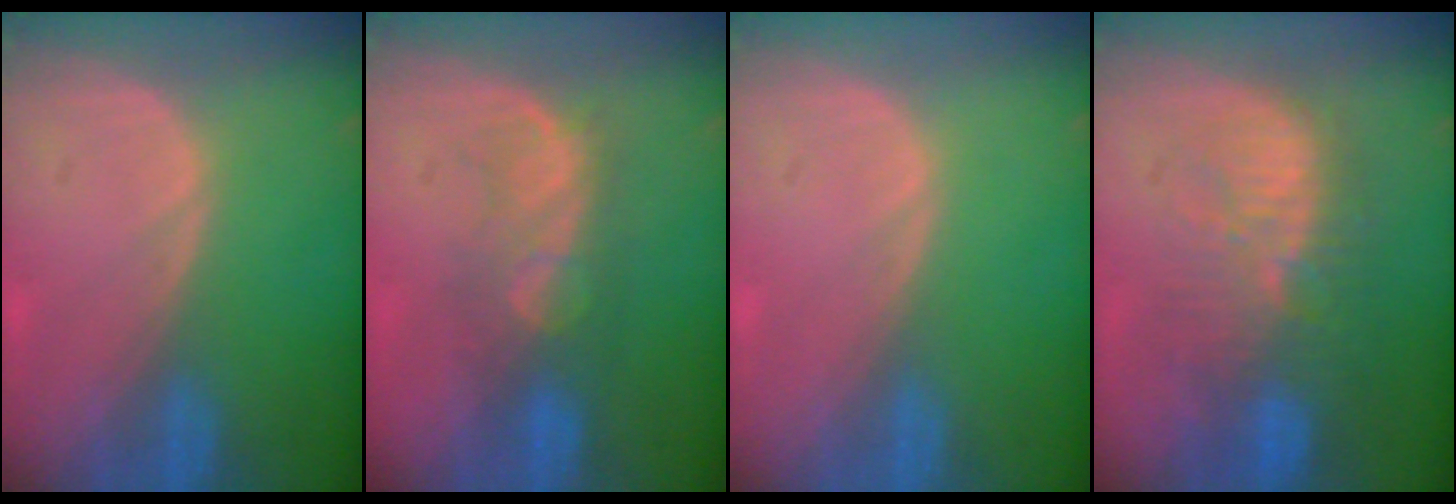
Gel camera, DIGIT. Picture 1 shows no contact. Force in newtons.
{"total": 6.1, "press": 6.0, "slide": 1.2}
{"total": 0.0}
{"total": 11.1, "press": 10.0, "slide": 4.6}